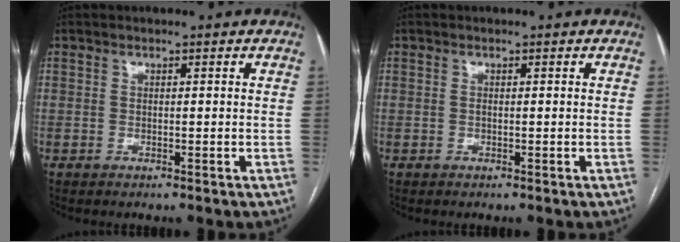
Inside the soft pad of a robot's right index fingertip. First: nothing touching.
{"total": 0.0}